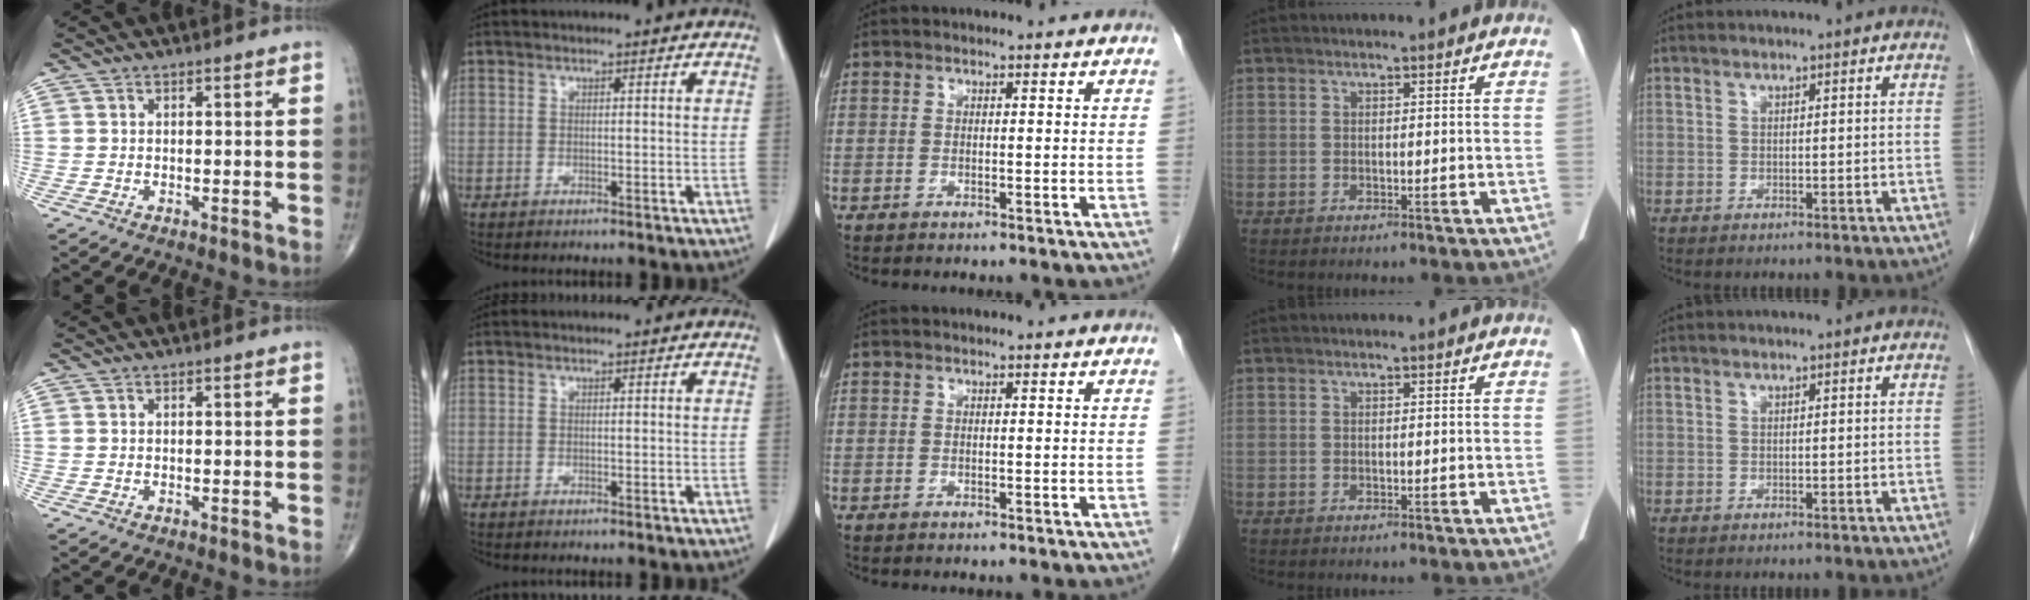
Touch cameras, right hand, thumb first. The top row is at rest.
{}